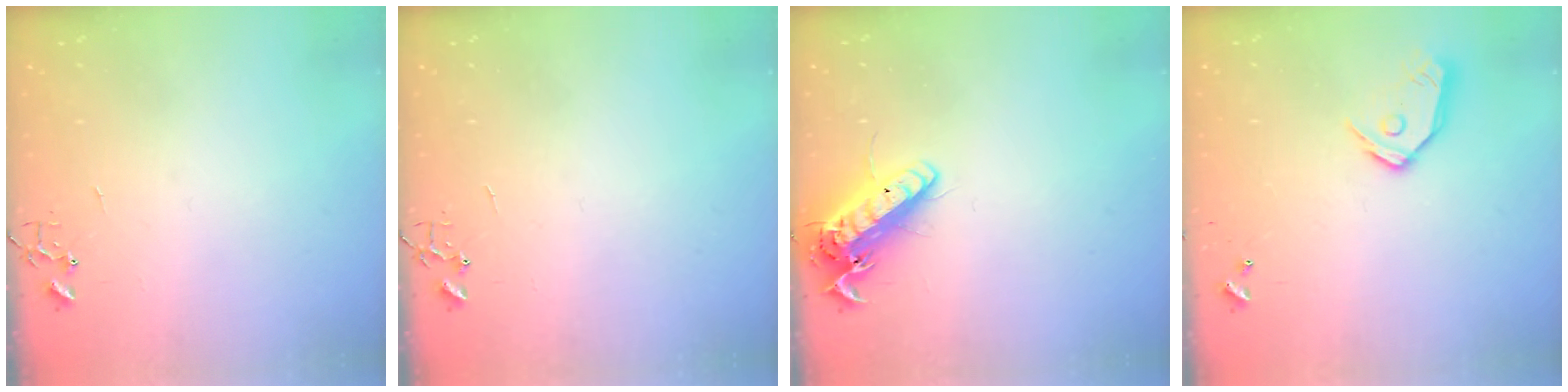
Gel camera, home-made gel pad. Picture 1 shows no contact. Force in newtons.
{"total": 0.0}
{"total": 15.7, "press": 15.3, "slide": 3.3}
{"total": 11.6, "press": 11.5, "slide": 1.2}